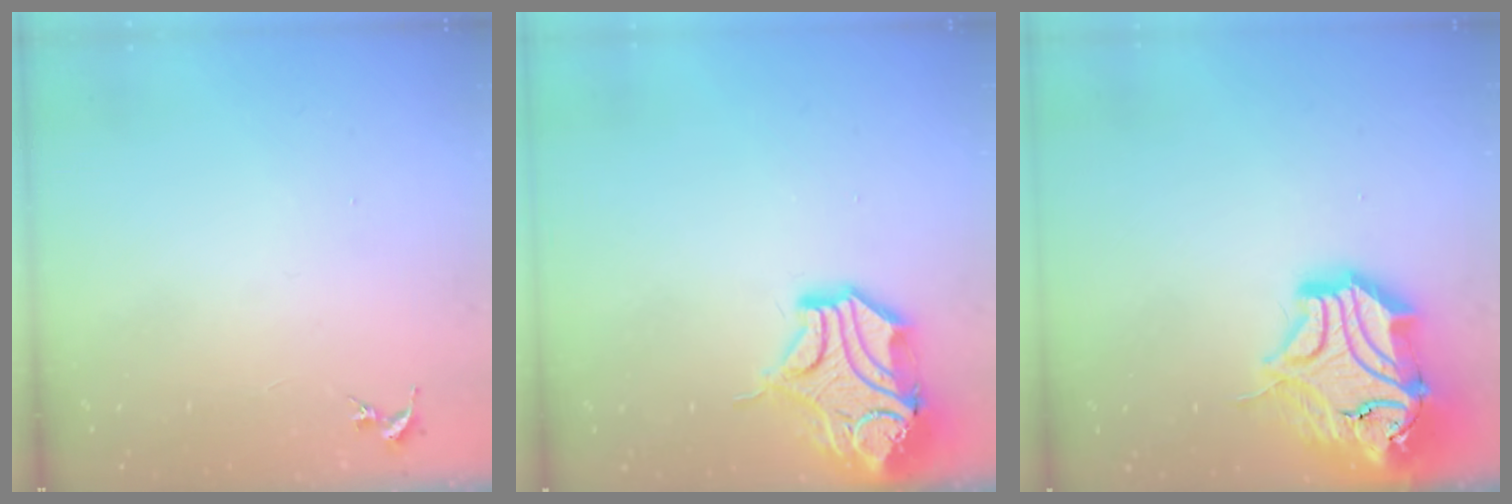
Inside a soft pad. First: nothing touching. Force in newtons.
{"total": 15.9, "press": 15.8, "slide": 2.3}
{"total": 21.9, "press": 21.7, "slide": 2.9}